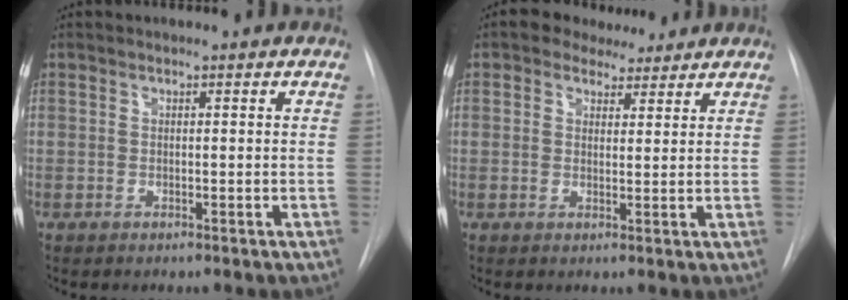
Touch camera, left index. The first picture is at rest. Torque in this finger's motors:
{"motor_torque": [0.45, -0.39, 0.00, 0.02]}